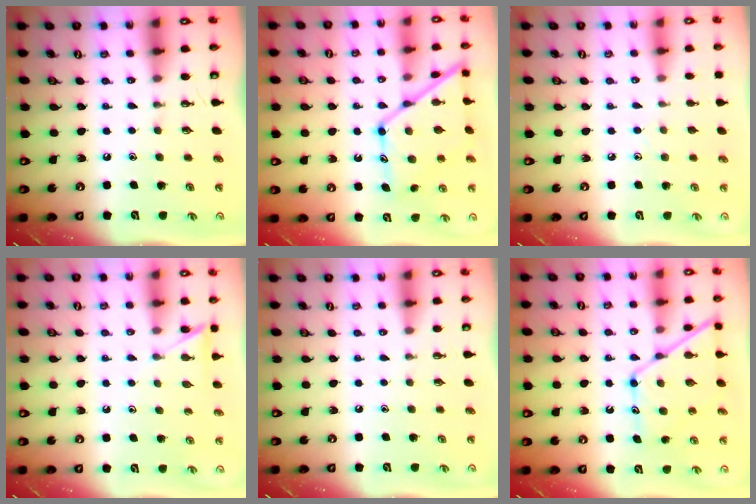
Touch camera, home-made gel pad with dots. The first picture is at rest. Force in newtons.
{"total": 16.3, "press": 16.3, "slide": 1.3}
{"total": 4.6, "press": 4.5, "slide": 0.5}
{"total": 5.4, "press": 5.3, "slide": 0.6}
{"total": 0.0}
{"total": 13.8, "press": 13.8, "slide": 1.2}